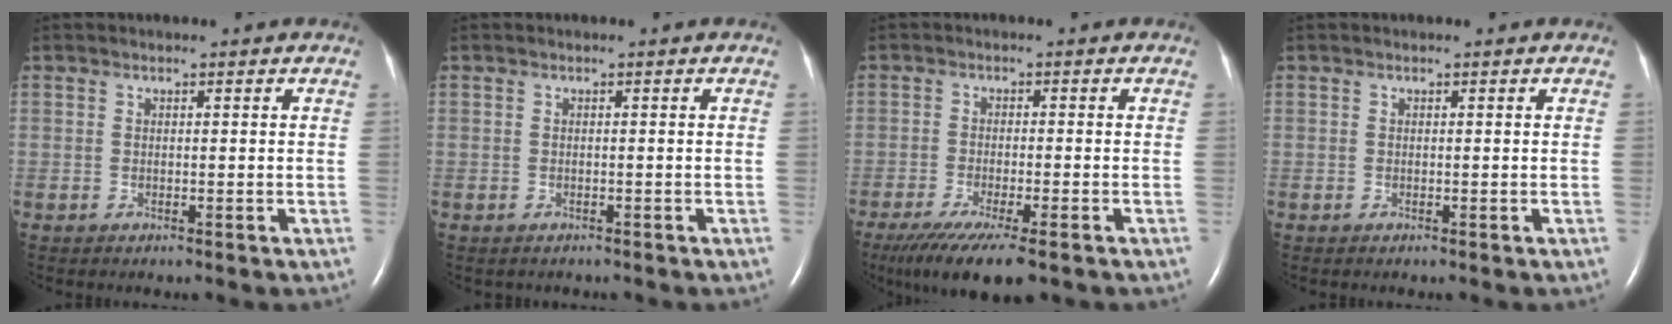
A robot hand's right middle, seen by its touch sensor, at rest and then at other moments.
{"total": 0.8, "force": [-0.7, 0.4, 0.2], "torque": [-0.012, 0.000, -0.008]}
{"total": 12.3, "force": [-9.2, 2.8, 7.7], "torque": [-0.130, -0.024, -0.144]}
{"total": 0.0}